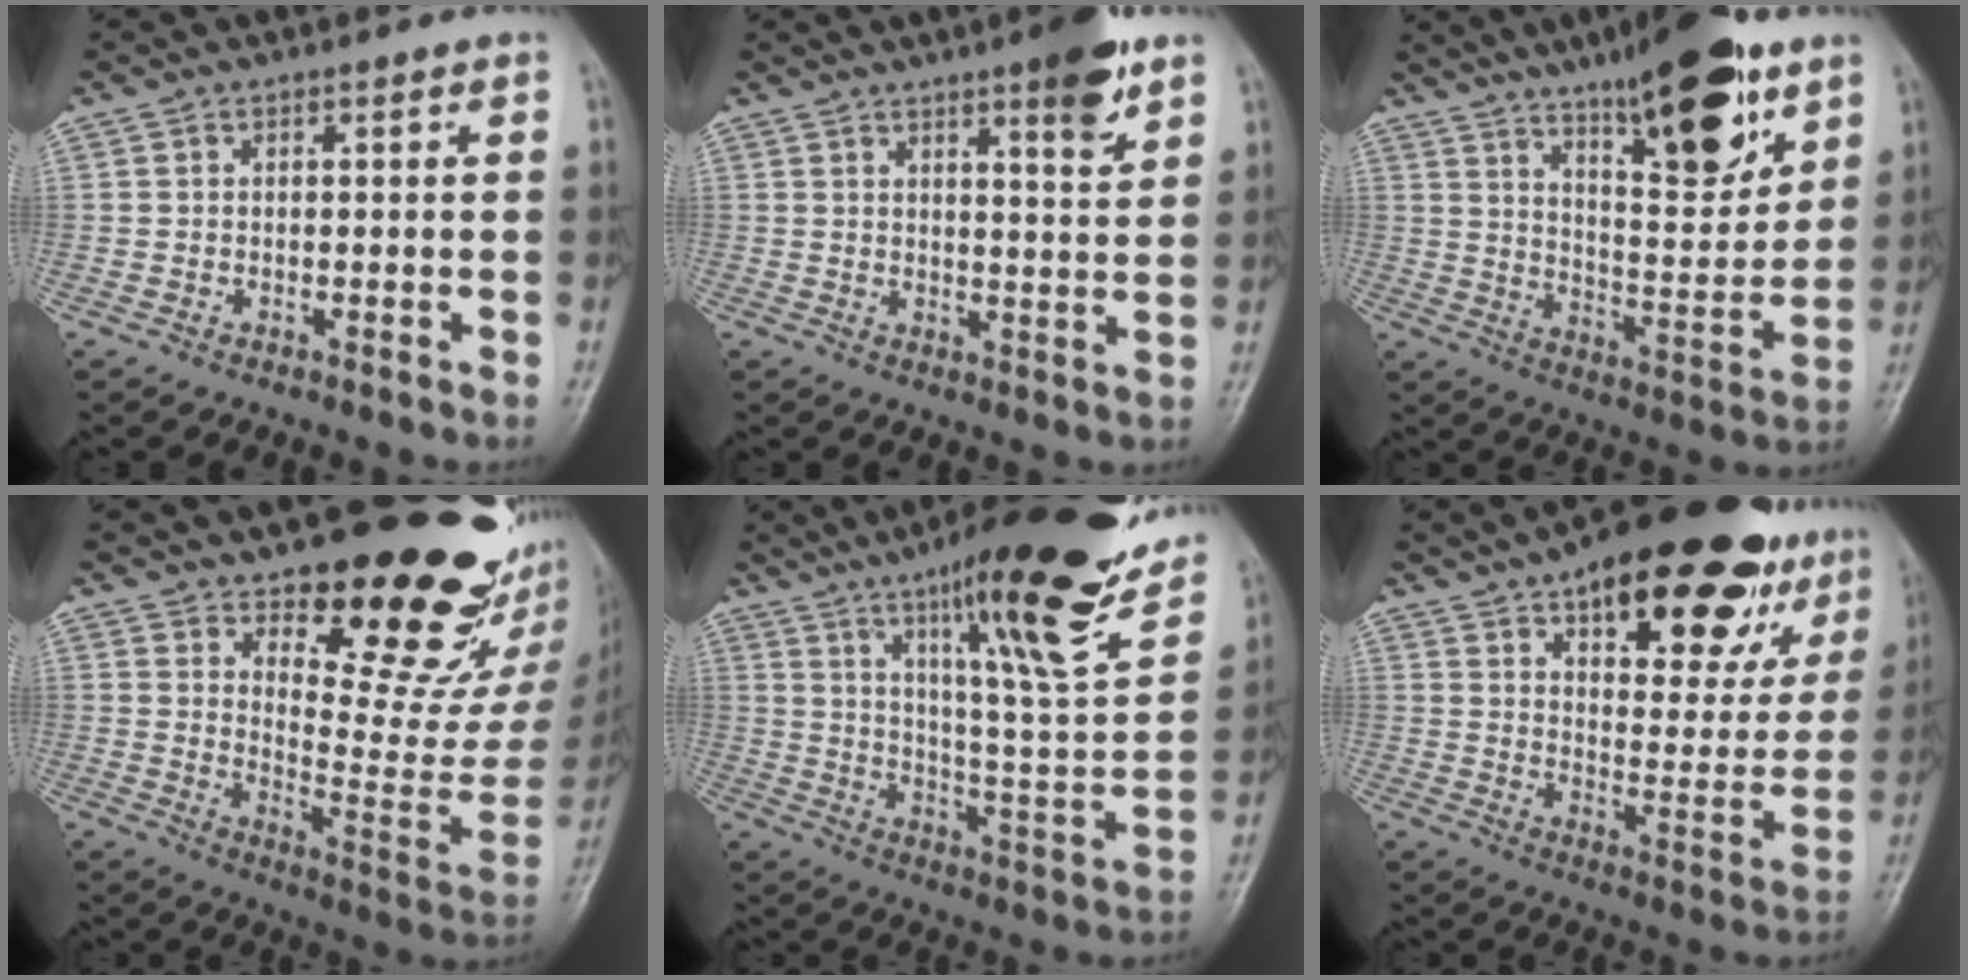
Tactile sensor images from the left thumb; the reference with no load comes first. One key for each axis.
{"total": 7.4, "fx": 4.7, "fy": 1.4, "fz": 5.6, "tx": -0.070, "ty": -0.029, "tz": 0.065}
{"total": 19.2, "fx": 11.8, "fy": 5.7, "fz": 14.1, "tx": -0.176, "ty": -0.065, "tz": 0.190}
{"total": 22.4, "fx": 16.9, "fy": 8.5, "fz": 12.0, "tx": -0.107, "ty": -0.138, "tz": 0.232}
{"total": 25.8, "fx": 15.8, "fy": 4.6, "fz": 19.9, "tx": -0.261, "ty": -0.056, "tz": 0.245}
{"total": 26.4, "fx": 16.4, "fy": 10.8, "fz": 17.5, "tx": -0.197, "ty": -0.043, "tz": 0.234}